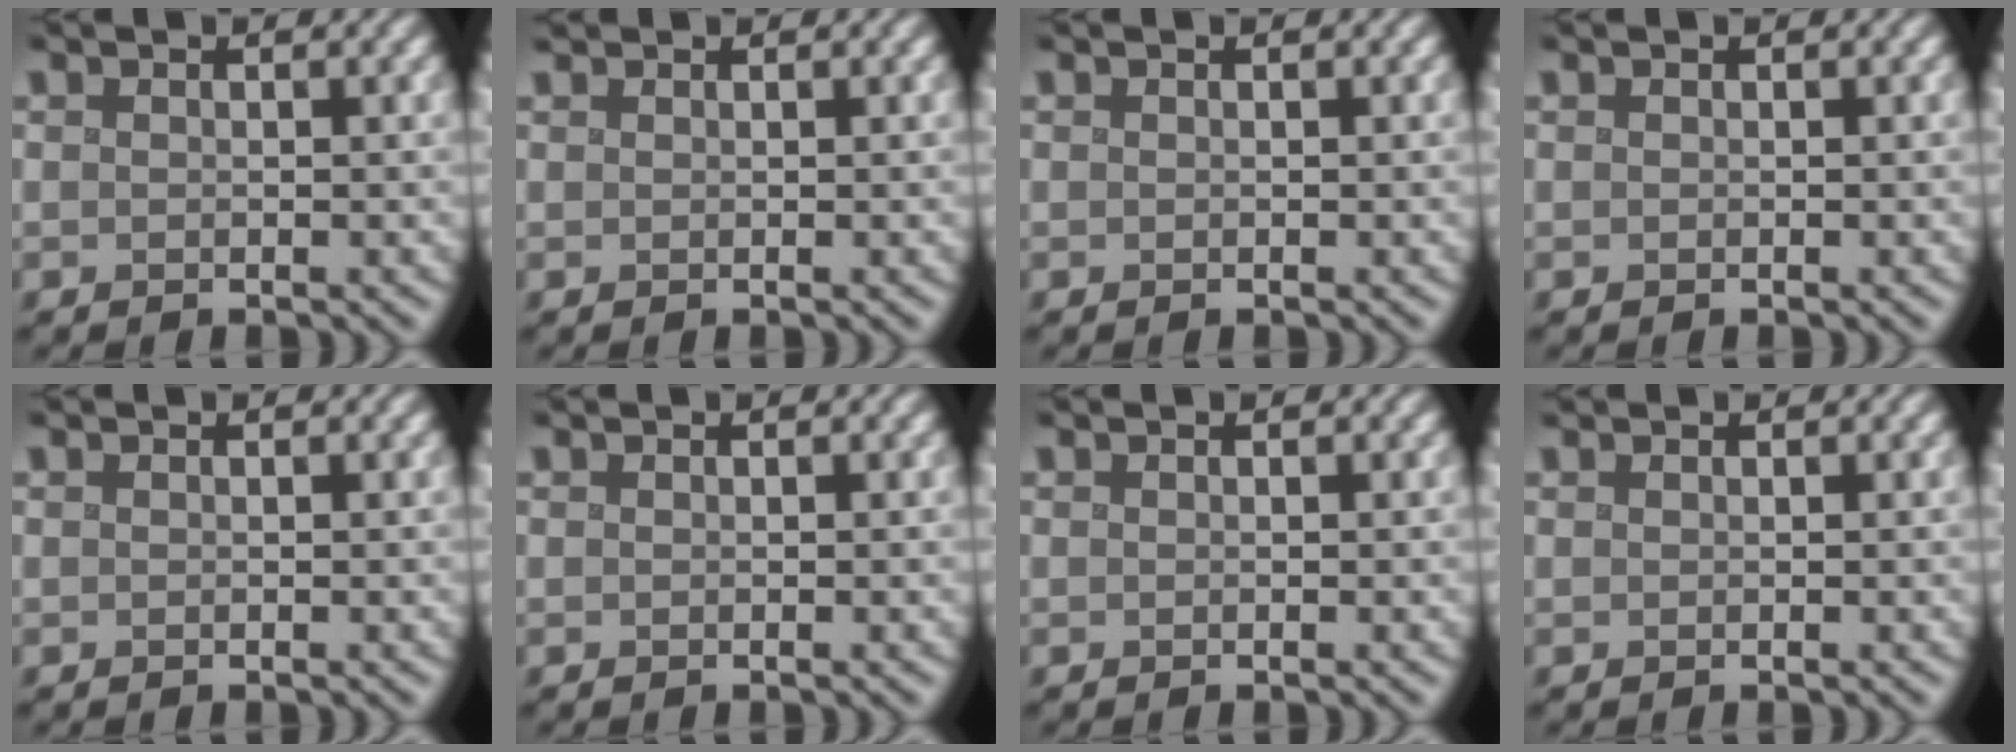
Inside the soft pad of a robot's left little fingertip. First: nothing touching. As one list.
[{"total": 0.6, "force": [0.6, 0.0, 0.0], "torque": [-0.004, 0.000, 0.011]}, {"total": 0.0}, {"total": 0.0}, {"total": 0.0}, {"total": 0.0}, {"total": 0.0}, {"total": 0.0}]